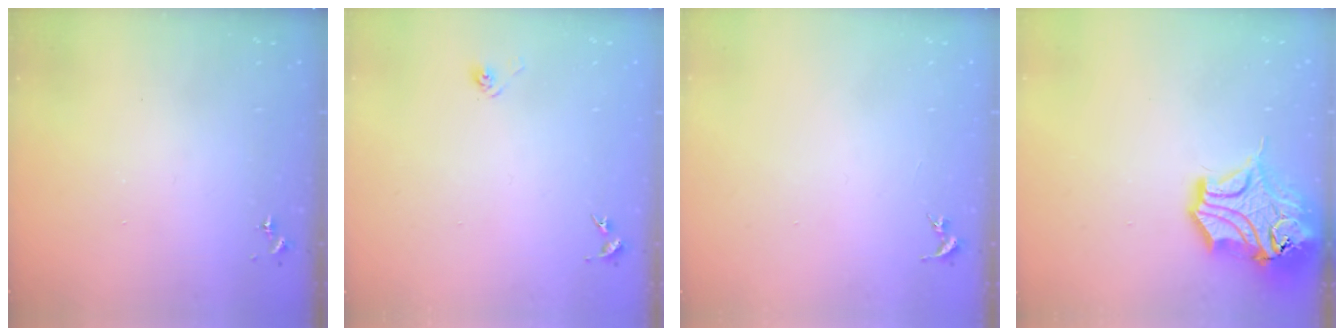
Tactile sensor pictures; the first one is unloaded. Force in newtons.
{"total": 2.9, "press": 2.6, "slide": 1.4}
{"total": 0.0}
{"total": 16.7, "press": 16.5, "slide": 2.5}